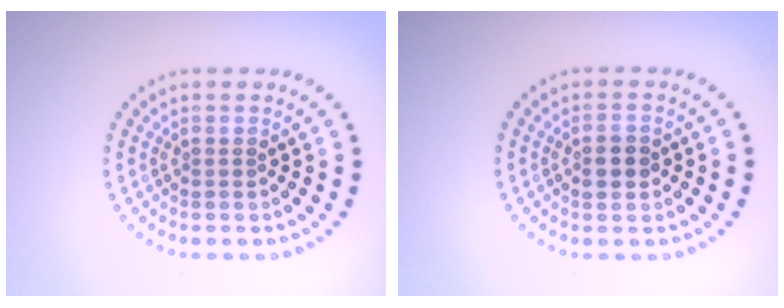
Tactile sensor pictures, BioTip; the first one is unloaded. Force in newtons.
{"total": 2.3, "press": 2.3, "slide": 0.1}